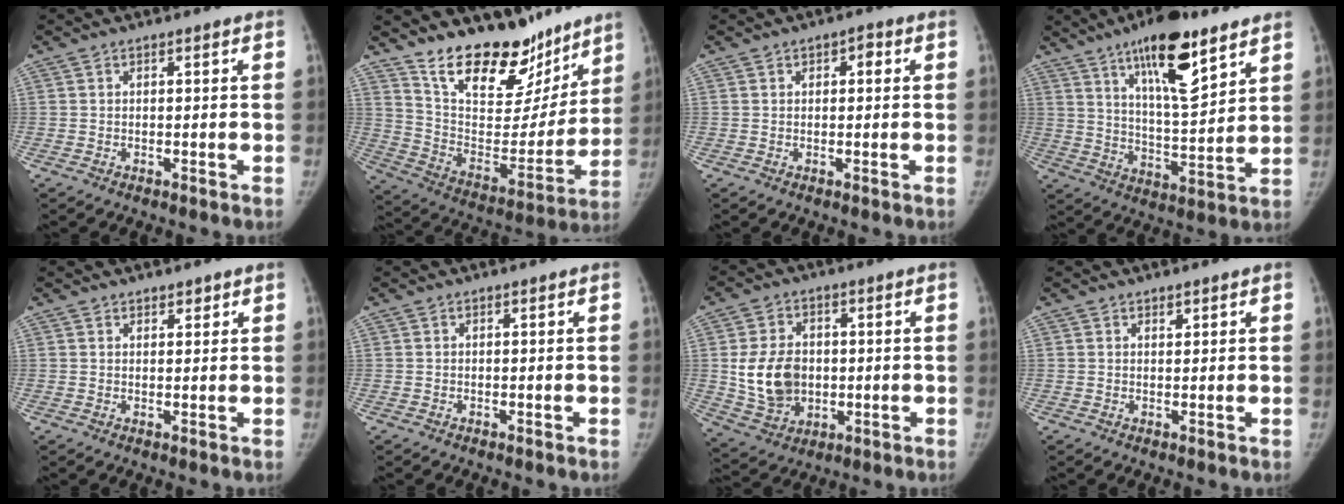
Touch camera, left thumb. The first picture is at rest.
{"total": 22.9, "force": [17.5, 10.6, 10.2], "torque": [-0.108, -0.104, 0.287]}
{"total": 2.2, "force": [0.7, 1.4, 1.5], "torque": [-0.008, 0.003, 0.005]}
{"total": 16.8, "force": [10.1, 4.8, 12.5], "torque": [-0.180, -0.057, 0.169]}
{"total": 1.7, "force": [1.3, 0.9, 0.6], "torque": [0.005, -0.008, 0.017]}
{"total": 0.0}
{"total": 11.7, "force": [0.1, 9.1, 7.4], "torque": [-0.106, -0.004, 0.015]}
{"total": 1.0, "force": [0.8, 0.5, 0.4], "torque": [0.000, -0.006, 0.011]}